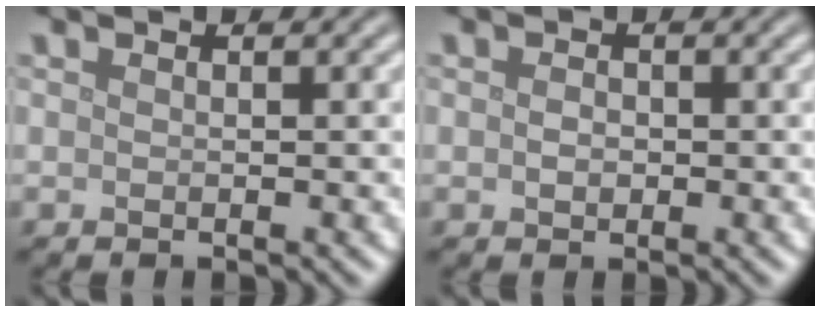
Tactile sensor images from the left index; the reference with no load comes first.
{"total": 1.0, "force": [-0.1, 0.8, 0.7], "torque": [-0.011, -0.001, -0.003]}